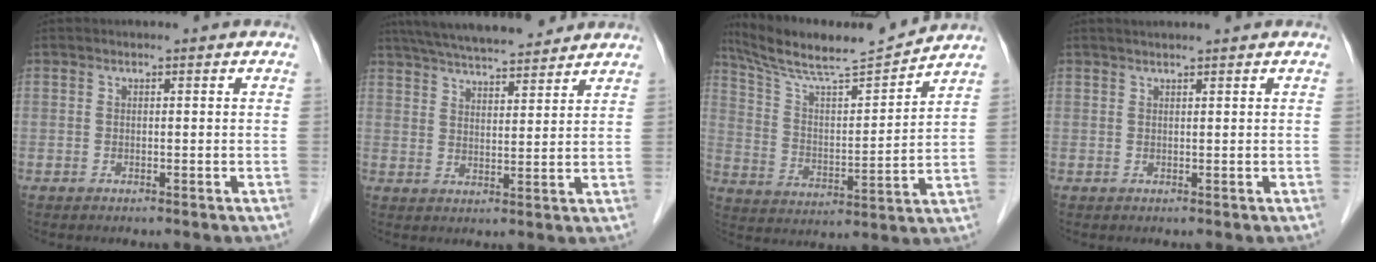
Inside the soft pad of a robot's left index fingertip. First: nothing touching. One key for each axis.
{"total": 15.6, "fx": 13.9, "fy": 2.5, "fz": 6.6, "tx": -0.117, "ty": 0.033, "tz": 0.215}
{"total": 14.8, "fx": 13.9, "fy": -0.4, "fz": 5.2, "tx": -0.103, "ty": 0.003, "tz": 0.238}
{"total": 3.1, "fx": 2.8, "fy": -0.2, "fz": 1.4, "tx": -0.015, "ty": 0.024, "tz": 0.043}